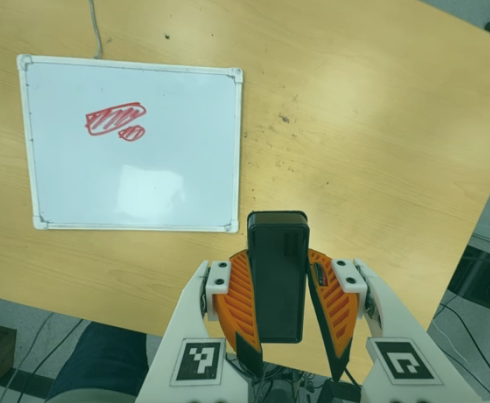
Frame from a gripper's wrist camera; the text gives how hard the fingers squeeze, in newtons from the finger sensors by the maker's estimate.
{"total": 9.1, "left": 7.6, "right": 10.7}